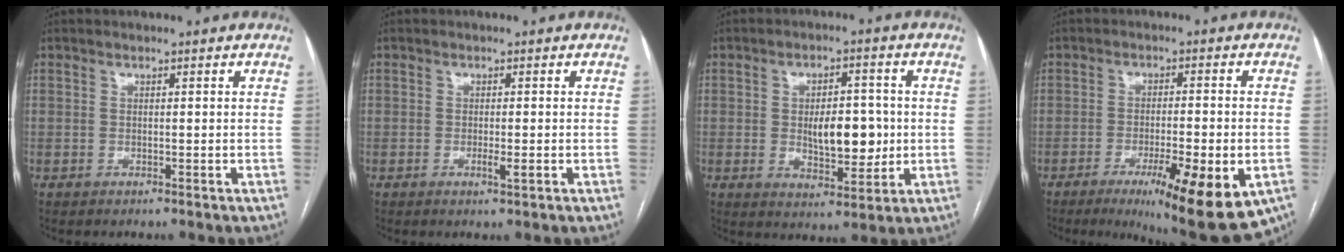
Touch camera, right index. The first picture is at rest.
{"total": 1.7, "force": [-0.6, 0.2, 1.5], "torque": [-0.026, -0.002, -0.009]}
{"total": 8.6, "force": [-0.2, 3.8, 7.7], "torque": [-0.119, 0.001, 0.004]}
{"total": 14.7, "force": [-7.0, 2.7, 12.7], "torque": [-0.137, -0.018, -0.095]}